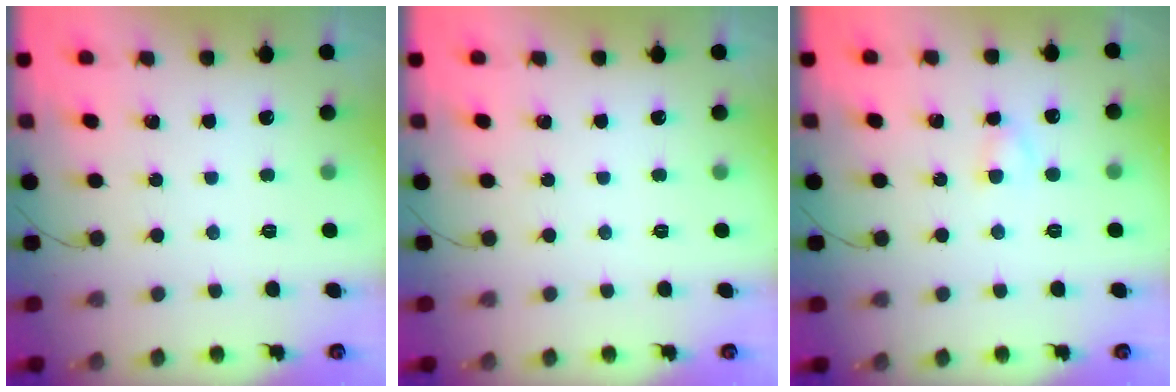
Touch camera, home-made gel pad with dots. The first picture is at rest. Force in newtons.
{"total": 0.0}
{"total": 2.8, "press": 2.6, "slide": 1.1}